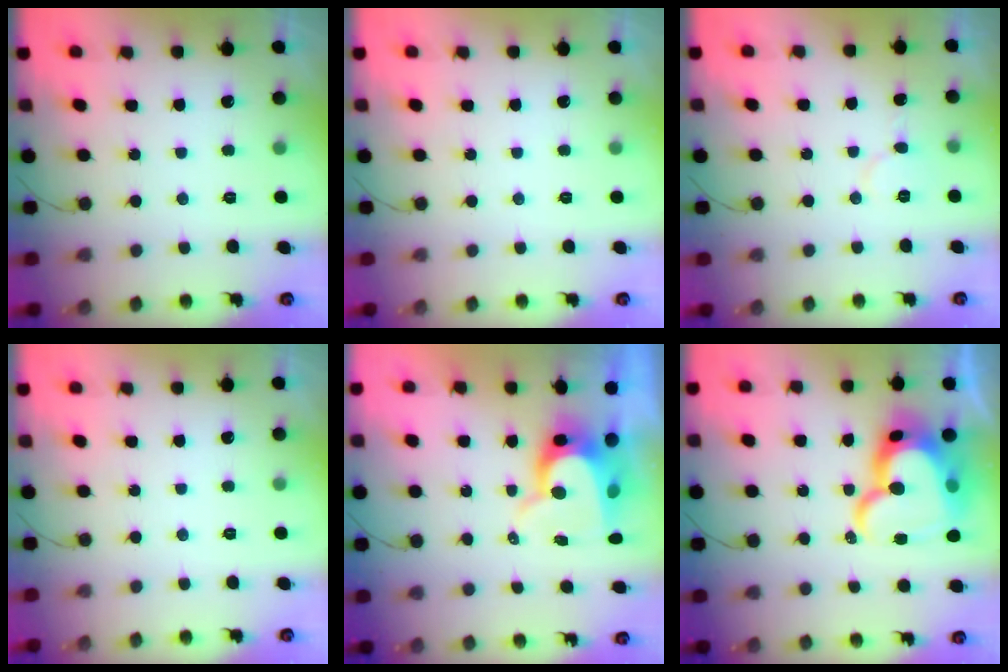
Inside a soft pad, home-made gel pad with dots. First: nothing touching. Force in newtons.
{"total": 0.0}
{"total": 4.8, "press": 4.7, "slide": 0.4}
{"total": 0.0}
{"total": 9.8, "press": 9.8, "slide": 0.7}
{"total": 22.0, "press": 21.9, "slide": 1.9}